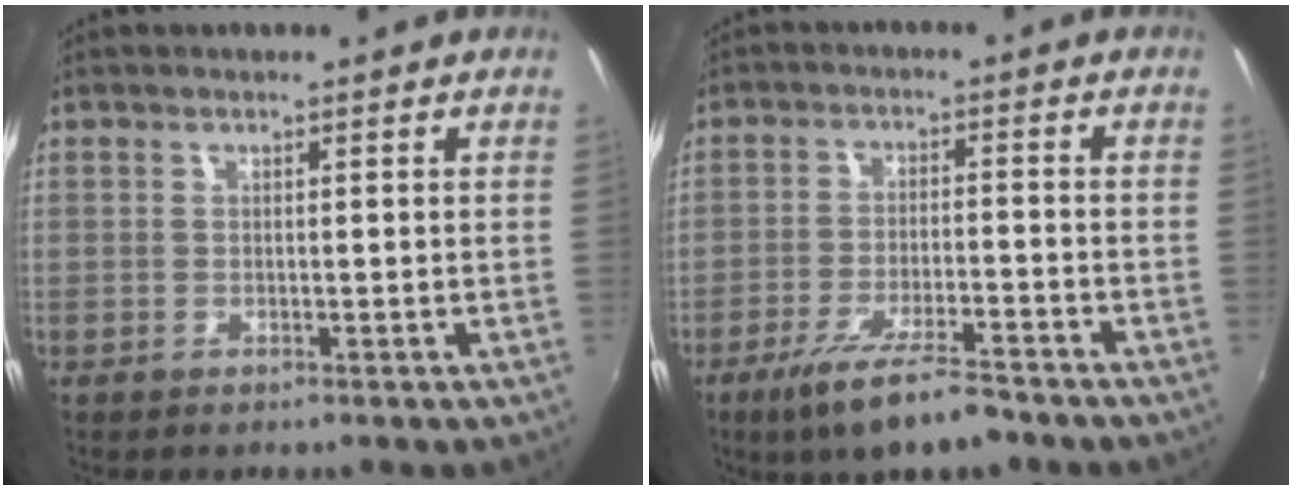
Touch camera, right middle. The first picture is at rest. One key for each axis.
{"total": 9.9, "fx": -7.2, "fy": 2.0, "fz": 6.5, "tx": -0.139, "ty": -0.020, "tz": -0.124}